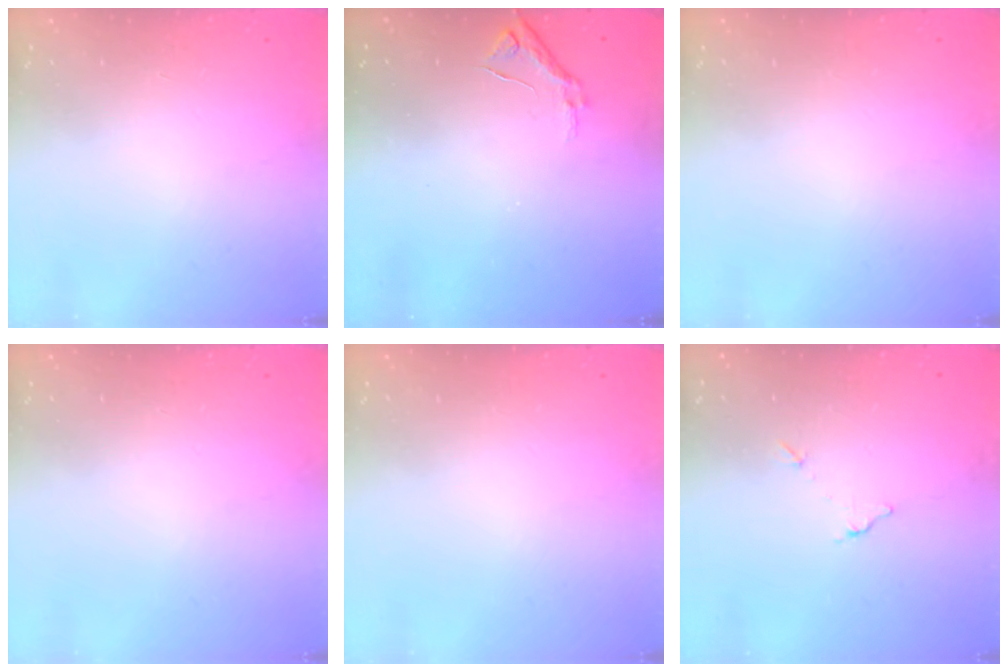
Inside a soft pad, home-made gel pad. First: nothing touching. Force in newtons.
{"total": 7.4, "press": 7.4, "slide": 0.5}
{"total": 0.0}
{"total": 0.0}
{"total": 0.0}
{"total": 5.4, "press": 5.4, "slide": 0.2}